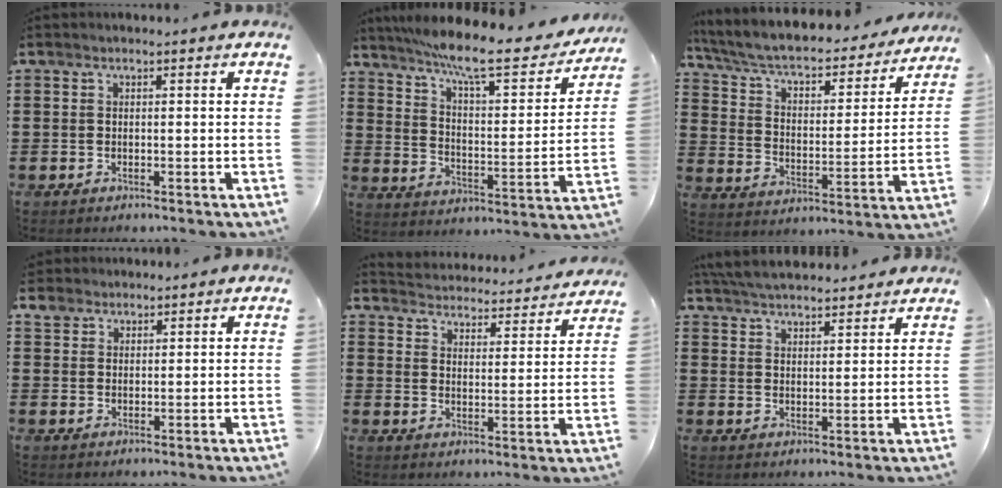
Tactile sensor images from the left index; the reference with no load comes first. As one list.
[{"total": 10.7, "force": [8.9, 0.6, 5.9], "torque": [-0.130, -0.061, 0.144]}, {"total": 5.3, "force": [4.6, 1.1, 2.5], "torque": [-0.070, -0.041, 0.072]}, {"total": 2.9, "force": [2.3, 1.9, 0.1], "torque": [-0.015, 0.008, 0.044]}, {"total": 3.9, "force": [3.9, -0.3, -0.3], "torque": [-0.018, -0.039, 0.062]}, {"total": 5.0, "force": [4.9, 0.3, 0.9], "torque": [-0.033, -0.016, 0.092]}]